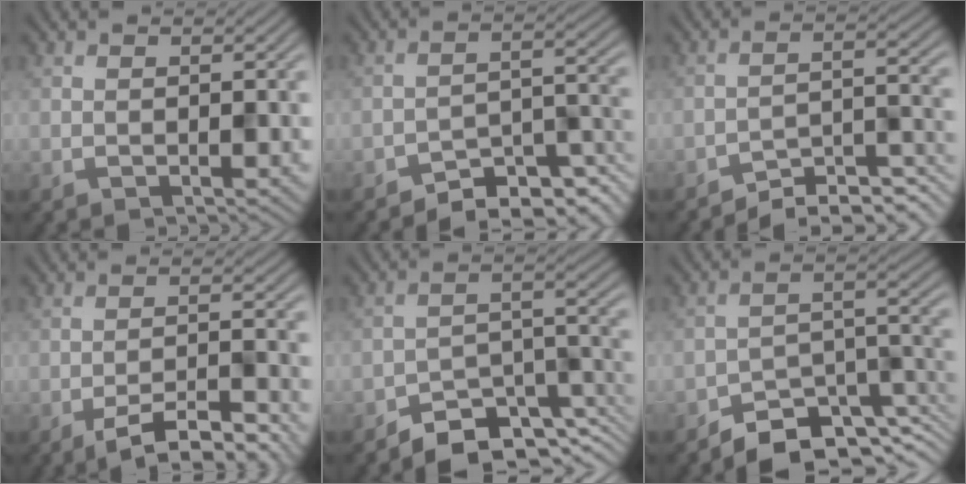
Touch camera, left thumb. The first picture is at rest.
{"total": 6.8, "force": [-5.7, 1.9, 3.2], "torque": [-0.039, 0.004, -0.097]}
{"total": 6.5, "force": [-5.6, 1.2, 3.1], "torque": [-0.044, 0.006, -0.094]}
{"total": 6.0, "force": [-4.2, 1.2, 4.1], "torque": [-0.066, 0.005, -0.070]}
{"total": 8.6, "force": [-7.0, 3.2, 3.9], "torque": [-0.043, 0.001, -0.129]}
{"total": 9.5, "force": [-7.7, 3.4, 4.4], "torque": [-0.051, -0.003, -0.139]}